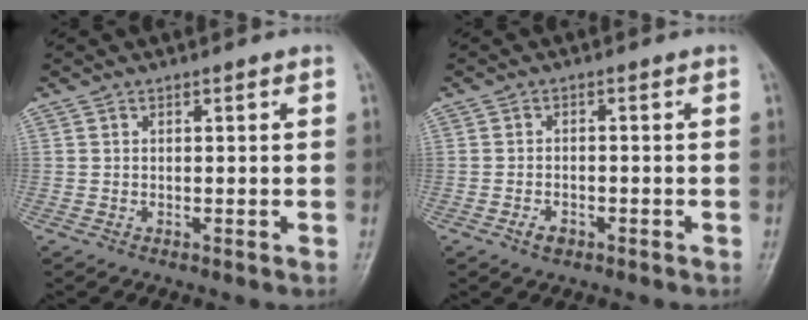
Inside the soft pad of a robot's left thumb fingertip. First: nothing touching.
{"total": 2.3, "force": [-1.3, 1.3, 1.4], "torque": [-0.024, 0.009, -0.020]}